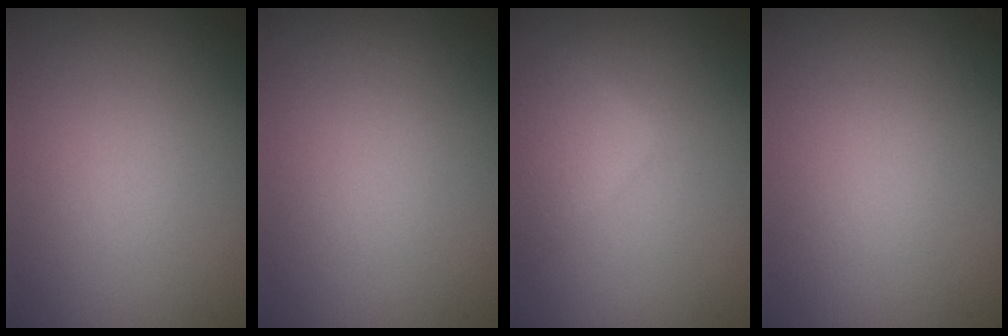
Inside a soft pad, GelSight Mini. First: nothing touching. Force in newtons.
{"total": 0.0}
{"total": 2.7, "press": 2.7, "slide": 0.1}
{"total": 0.0}